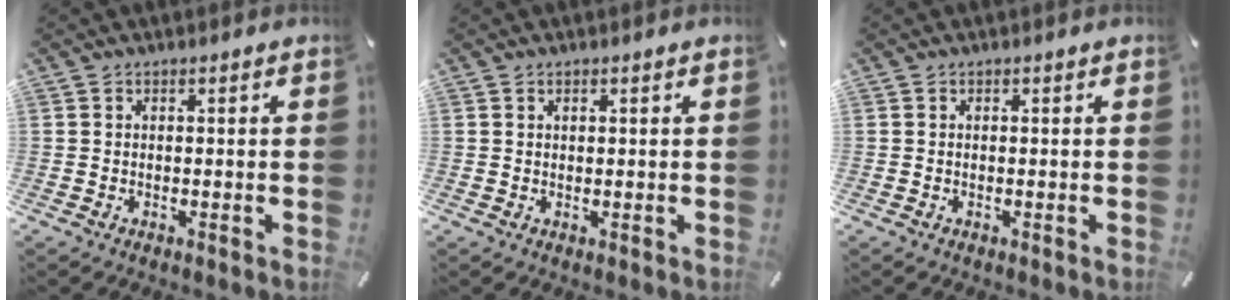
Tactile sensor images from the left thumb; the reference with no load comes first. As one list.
[{"total": 0.6, "force": [0.3, 0.4, 0.4], "torque": [-0.008, 0.001, 0.006]}, {"total": 0.0}]